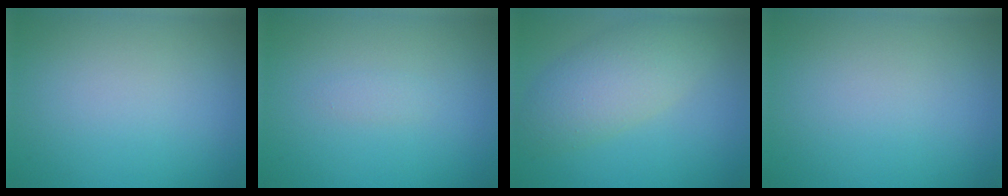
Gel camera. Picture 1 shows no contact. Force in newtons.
{"total": 0.7, "press": 0.7, "slide": 0.0}
{"total": 5.1, "press": 5.1, "slide": 0.2}
{"total": 0.0}